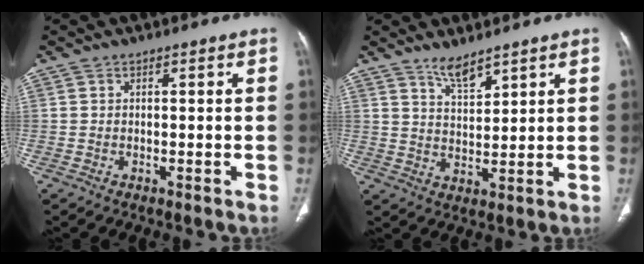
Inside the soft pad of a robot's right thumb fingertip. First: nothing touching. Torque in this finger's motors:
{"motor_torque": [0.52, 0.45, 0.22, -0.33, 0.00]}